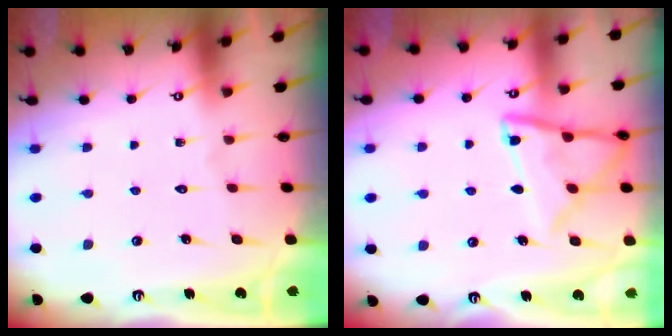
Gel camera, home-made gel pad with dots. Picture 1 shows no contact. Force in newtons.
{"total": 13.1, "press": 13.0, "slide": 1.4}